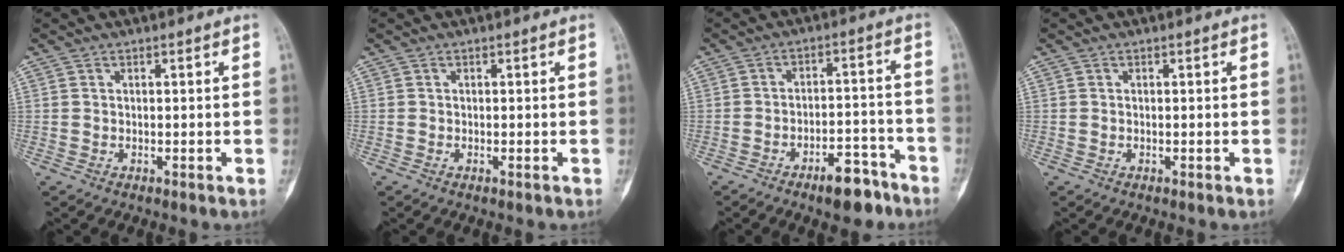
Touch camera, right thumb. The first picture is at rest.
{"total": 0.0}
{"total": 8.4, "force": [-5.8, 3.4, 5.1], "torque": [-0.063, 0.048, -0.083]}
{"total": 0.0}